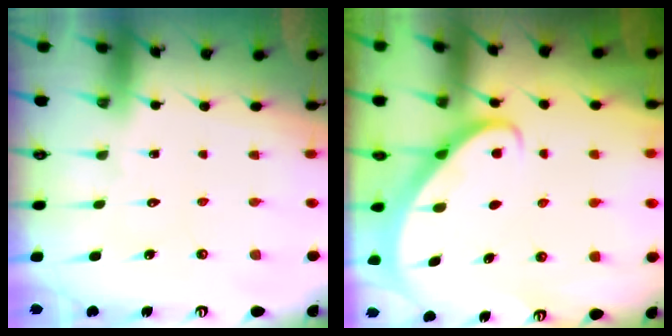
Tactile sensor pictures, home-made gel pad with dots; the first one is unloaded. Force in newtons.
{"total": 2.7, "press": 2.7, "slide": 0.2}